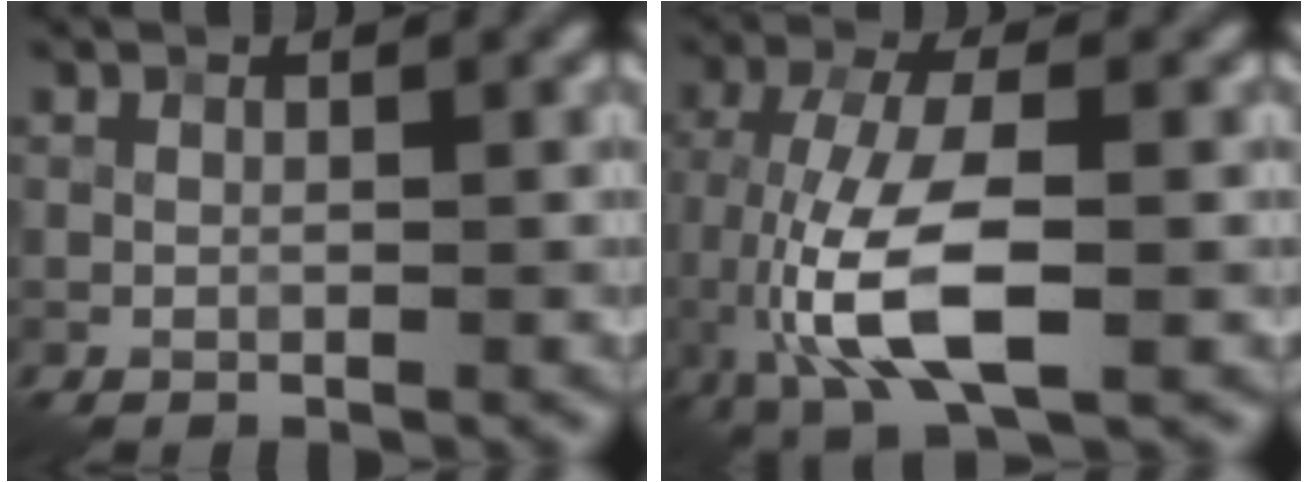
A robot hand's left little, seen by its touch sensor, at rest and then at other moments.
{"total": 8.6, "force": [-2.6, 3.3, 7.5], "torque": [-0.167, 0.001, -0.051]}